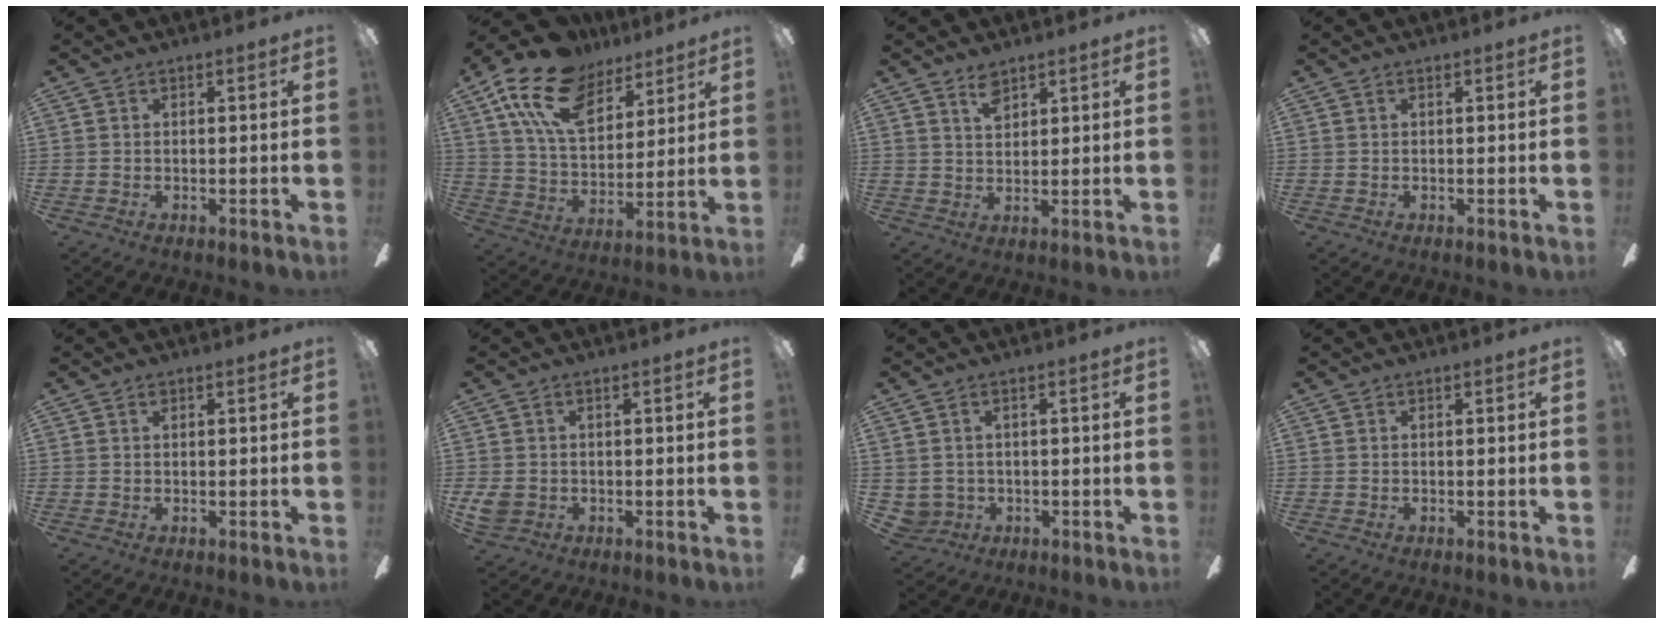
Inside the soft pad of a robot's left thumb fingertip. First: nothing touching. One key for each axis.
{"total": 18.8, "fx": 11.6, "fy": 10.5, "fz": 10.4, "tx": -0.201, "ty": -0.041, "tz": 0.214}
{"total": 4.2, "fx": 3.0, "fy": 1.9, "fz": 2.2, "tx": -0.032, "ty": -0.006, "tz": 0.053}
{"total": 0.0}
{"total": 0.6, "fx": 0.4, "fy": 0.3, "fz": 0.4, "tx": -0.008, "ty": 0.003, "tz": 0.006}
{"total": 3.2, "fx": -0.5, "fy": 2.7, "fz": 1.6, "tx": -0.040, "ty": 0.002, "tz": -0.011}
{"total": 3.0, "fx": 0.3, "fy": 2.9, "fz": 0.7, "tx": -0.026, "ty": 0.001, "tz": 0.006}
{"total": 0.0}